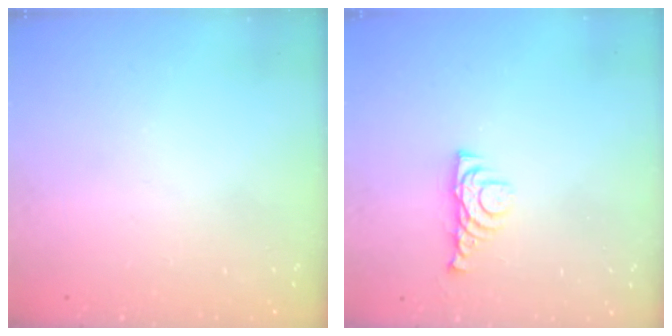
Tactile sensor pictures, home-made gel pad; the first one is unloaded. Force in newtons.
{"total": 5.5, "press": 5.4, "slide": 1.1}